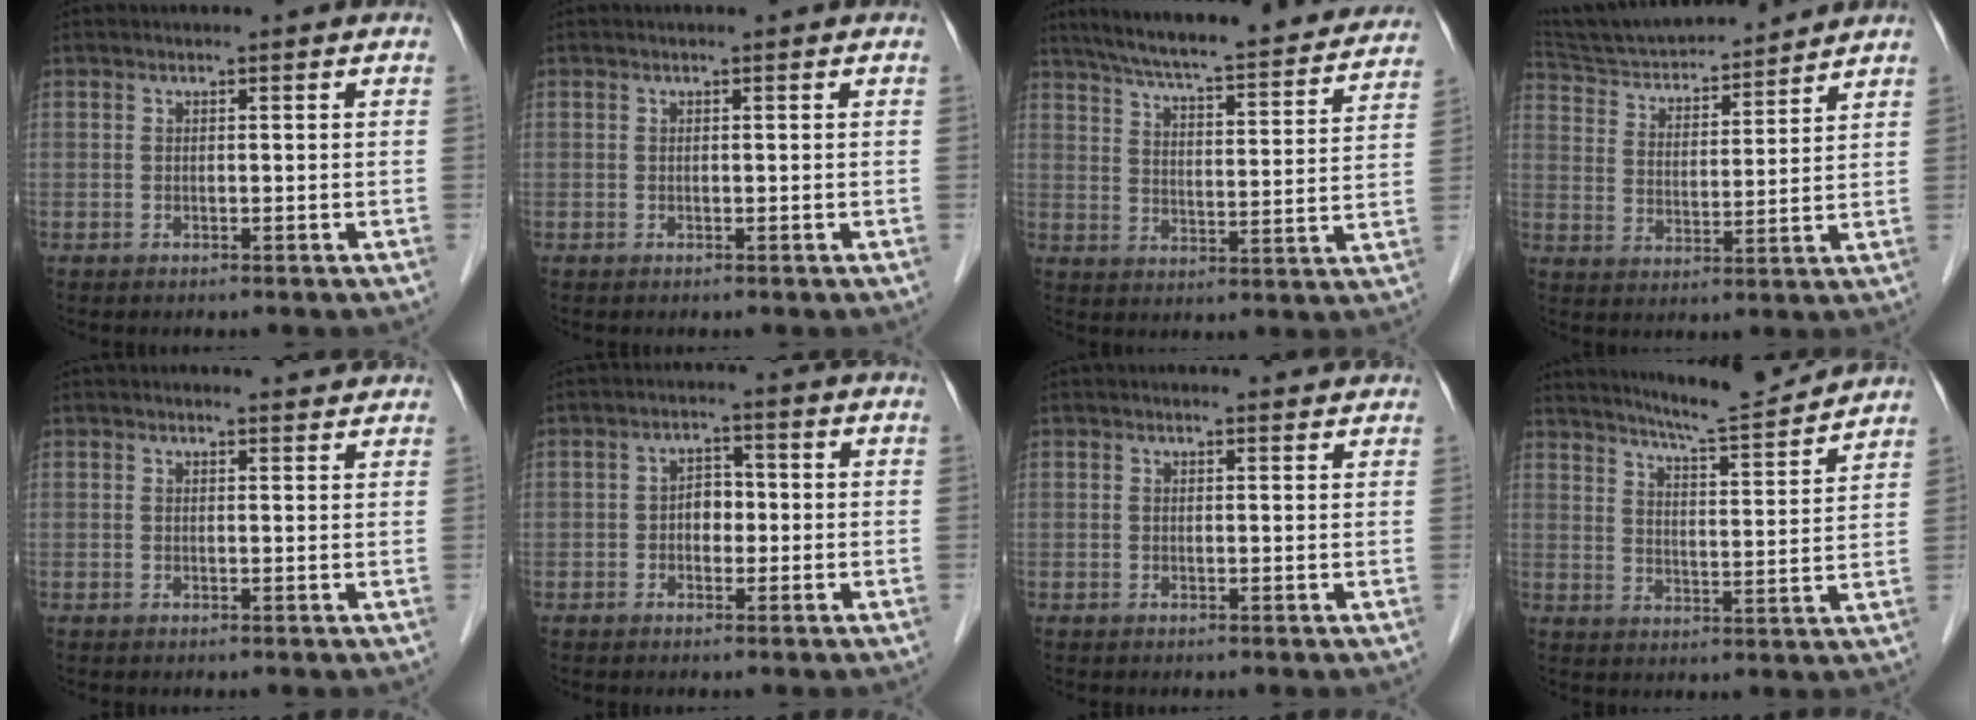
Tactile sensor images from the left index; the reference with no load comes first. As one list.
[{"total": 0.0}, {"total": 25.6, "force": [22.9, 3.4, 11.1], "torque": [-0.172, -0.019, 0.295]}, {"total": 16.0, "force": [15.0, 2.4, 5.1], "torque": [-0.089, 0.020, 0.248]}, {"total": 1.9, "force": [1.9, 0.3, 0.1], "torque": [-0.009, -0.004, 0.018]}, {"total": 3.0, "force": [-0.5, 2.0, 2.1], "torque": [-0.031, 0.009, -0.013]}, {"total": 1.7, "force": [1.6, 0.4, 0.3], "torque": [-0.011, -0.001, 0.014]}, {"total": 11.8, "force": [11.2, -0.4, 3.8], "torque": [-0.064, -0.007, 0.161]}]